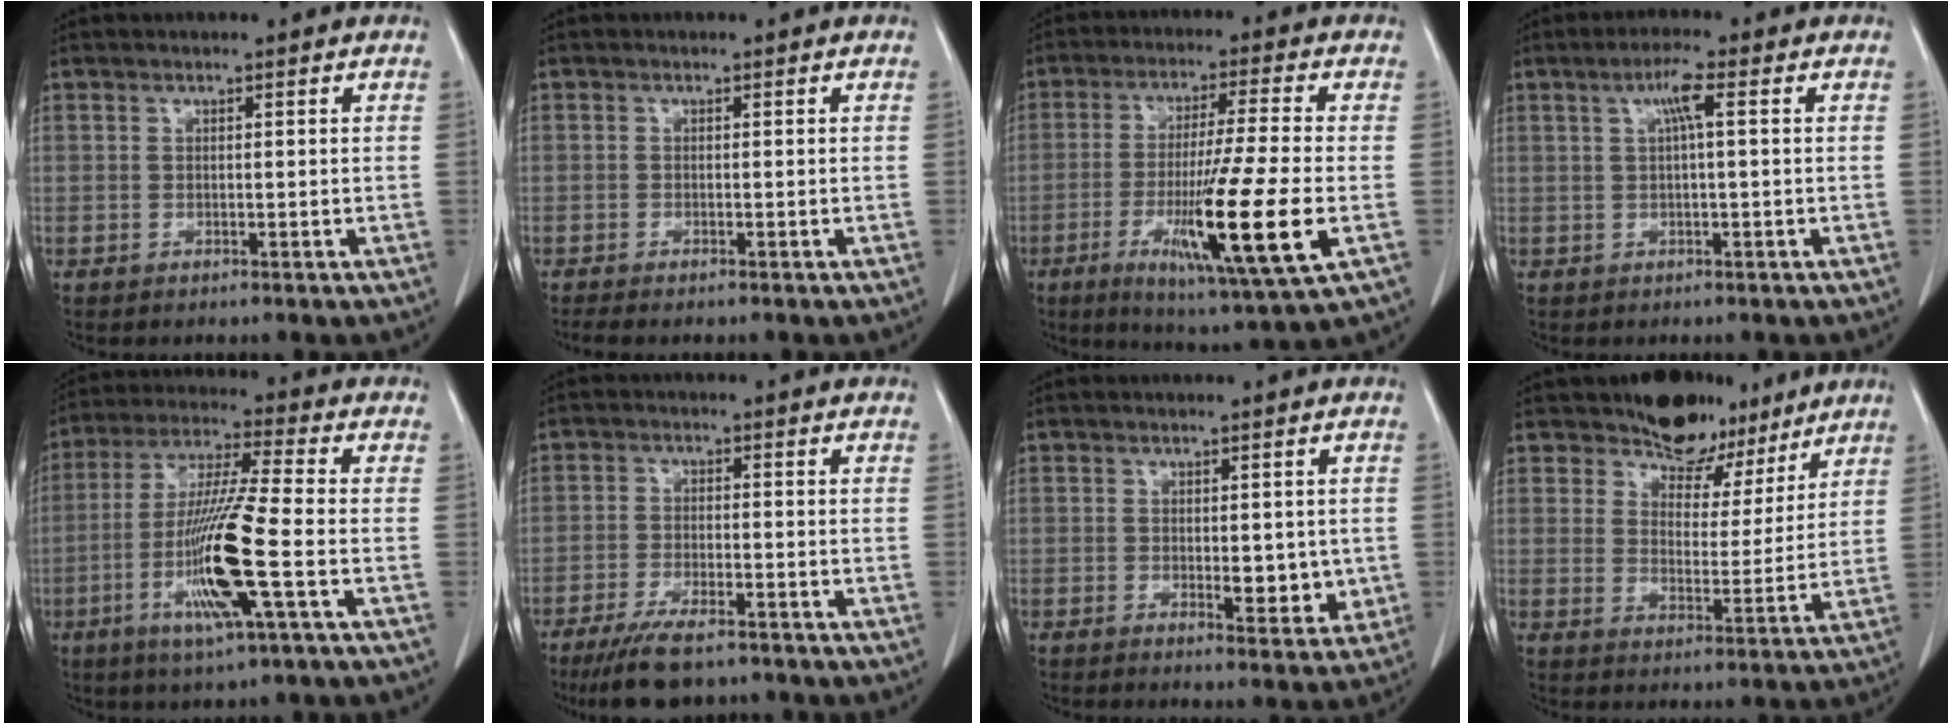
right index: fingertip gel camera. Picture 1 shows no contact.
{"total": 2.6, "force": [-2.3, 0.2, 1.3], "torque": [-0.016, -0.005, -0.031]}
{"total": 16.2, "force": [-4.4, -0.4, 15.6], "torque": [-0.286, -0.037, -0.077]}
{"total": 3.5, "force": [1.0, 0.2, 3.3], "torque": [-0.063, 0.009, 0.018]}
{"total": 13.9, "force": [-4.2, -0.2, 13.2], "torque": [-0.270, -0.017, -0.084]}
{"total": 8.9, "force": [-7.0, 2.0, 5.1], "torque": [-0.089, -0.020, -0.117]}
{"total": 4.9, "force": [-0.4, 2.3, 4.2], "torque": [-0.048, -0.008, 0.000]}
{"total": 8.7, "force": [7.0, 4.9, 1.8], "torque": [-0.017, -0.006, 0.104]}